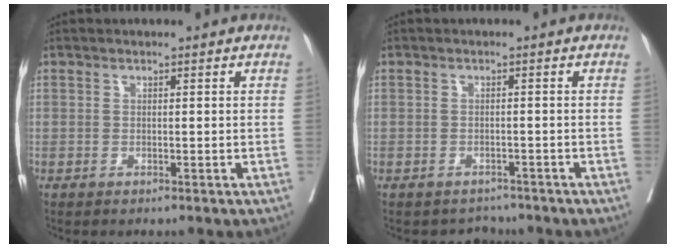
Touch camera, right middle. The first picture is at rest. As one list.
[{"total": 2.5, "force": [-2.2, 1.1, -0.4], "torque": [0.004, 0.003, -0.033]}]